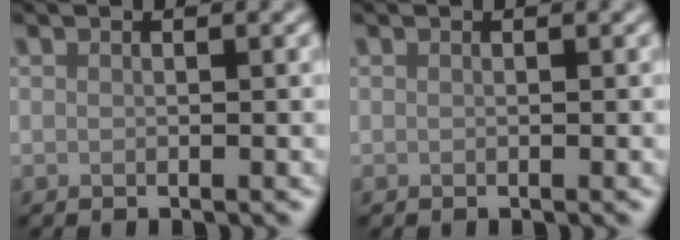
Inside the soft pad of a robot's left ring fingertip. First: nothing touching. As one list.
[{"total": 0.0}]